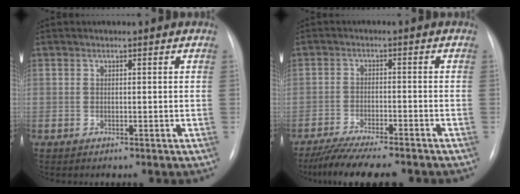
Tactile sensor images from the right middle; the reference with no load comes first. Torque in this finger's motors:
{"motor_torque": [0.37, -0.38, 0.13, 0.04]}